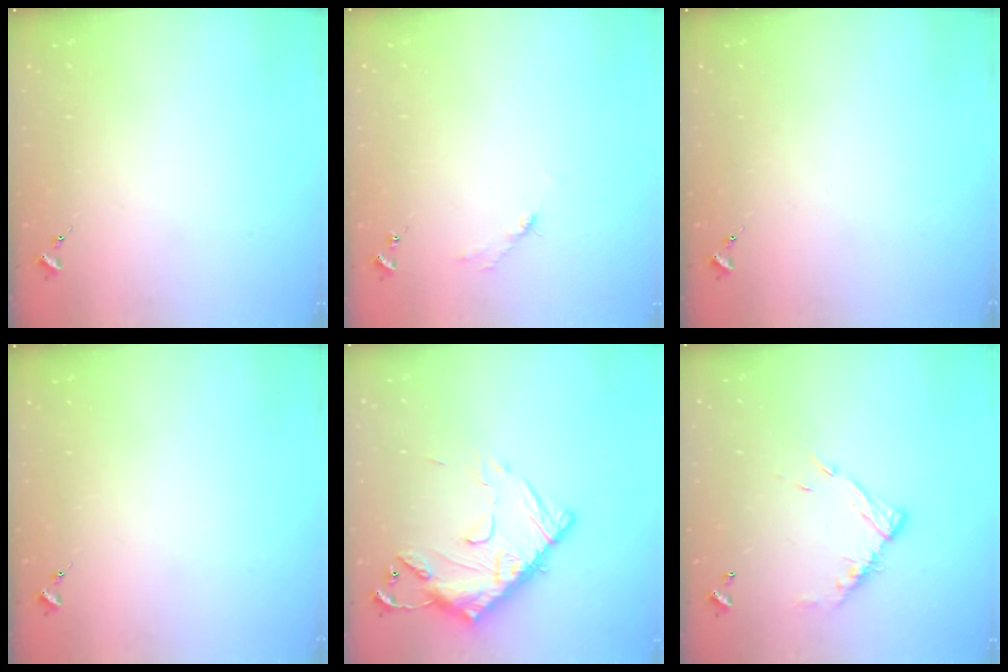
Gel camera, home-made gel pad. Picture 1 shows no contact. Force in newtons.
{"total": 2.7, "press": 2.7, "slide": 0.4}
{"total": 0.0}
{"total": 0.0}
{"total": 16.8, "press": 16.7, "slide": 1.2}
{"total": 12.1, "press": 12.1, "slide": 1.1}